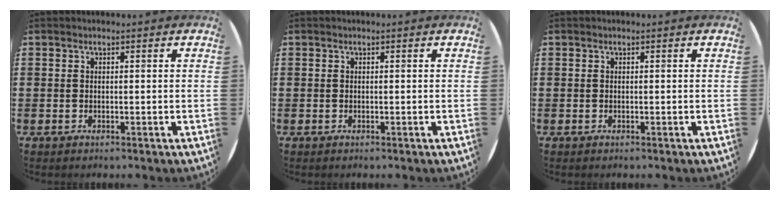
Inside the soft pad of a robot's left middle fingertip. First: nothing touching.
{"total": 0.0}
{"total": 0.0}